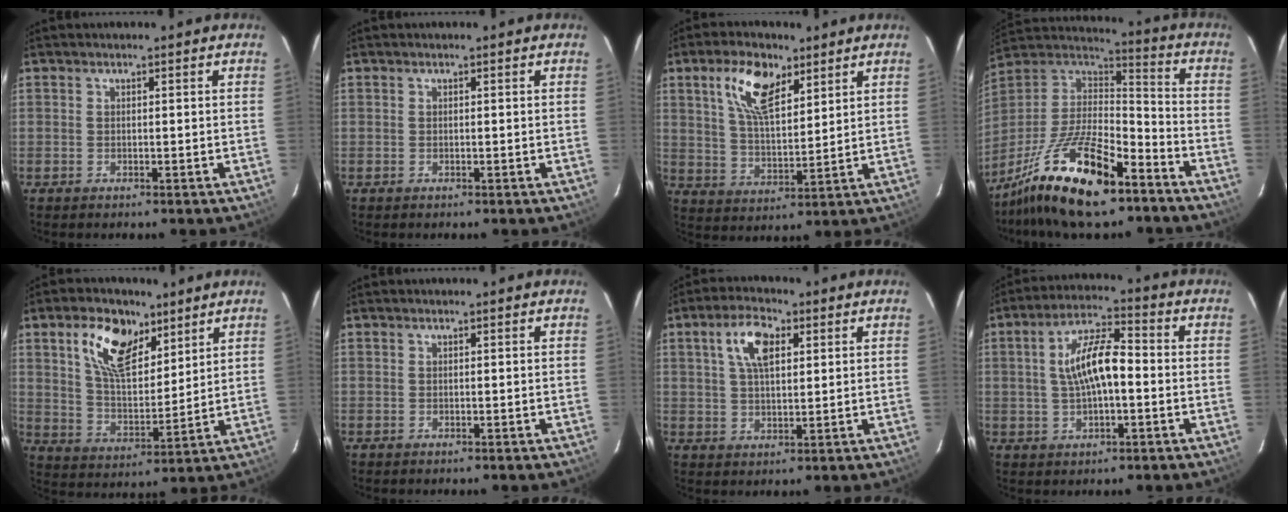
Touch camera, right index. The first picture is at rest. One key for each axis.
{"total": 0.0}
{"total": 10.6, "fx": 5.7, "fy": 4.9, "fz": 7.5, "tx": -0.141, "ty": 0.015, "tz": 0.110}
{"total": 22.0, "fx": -14.4, "fy": 7.3, "fz": 14.9, "tx": -0.300, "ty": -0.020, "tz": -0.255}
{"total": 12.8, "fx": 7.1, "fy": 6.6, "fz": 8.3, "tx": -0.153, "ty": 0.016, "tz": 0.132}
{"total": 0.0}
{"total": 7.4, "fx": 2.8, "fy": 3.5, "fz": 6.0, "tx": -0.112, "ty": 0.016, "tz": 0.052}
{"total": 9.8, "fx": -0.2, "fy": 3.5, "fz": 9.2, "tx": -0.174, "ty": 0.017, "tz": 0.000}